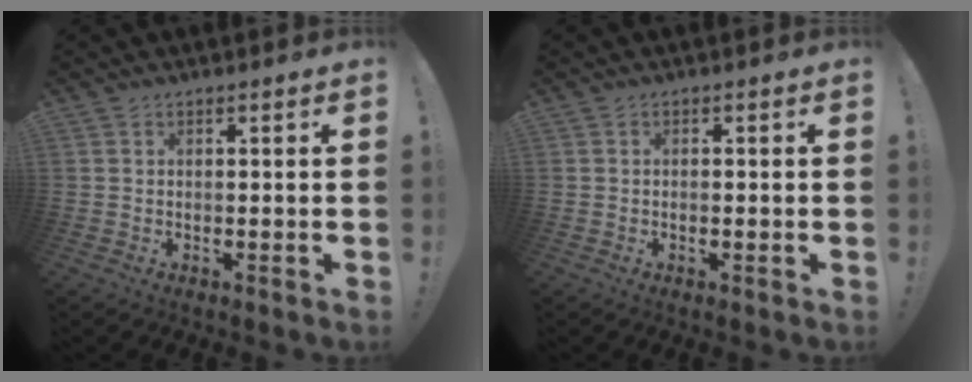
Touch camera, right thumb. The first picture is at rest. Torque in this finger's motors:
{"motor_torque": [-0.04, -0.34, 0.06, 0.02, -0.03]}